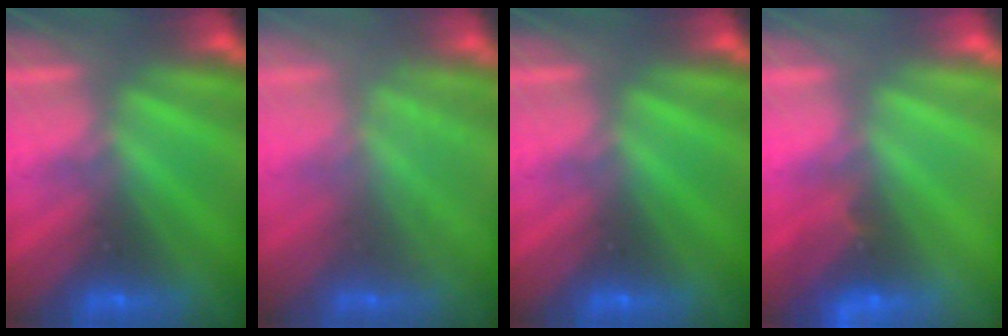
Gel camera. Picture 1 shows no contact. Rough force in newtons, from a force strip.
{"total": 1.8}
{"total": 0.0}
{"total": 2.6}